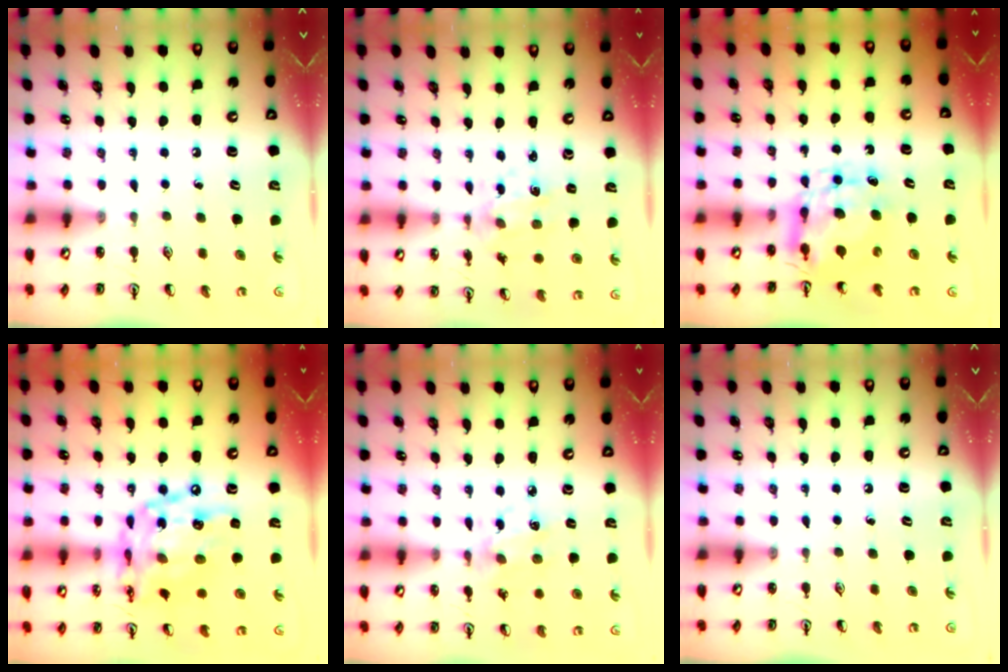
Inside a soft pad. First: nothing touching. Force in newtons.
{"total": 2.9, "press": 2.8, "slide": 0.9}
{"total": 8.3, "press": 8.3, "slide": 0.7}
{"total": 19.3, "press": 19.2, "slide": 1.5}
{"total": 5.7, "press": 5.6, "slide": 0.6}
{"total": 0.0}